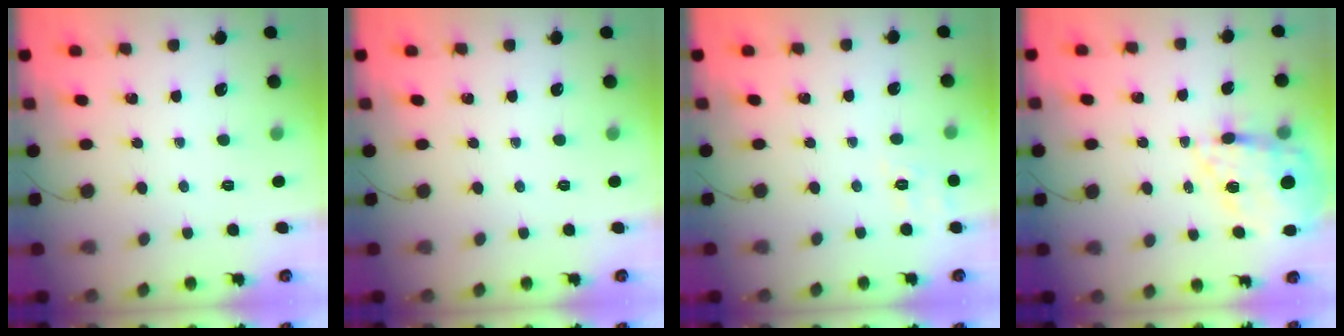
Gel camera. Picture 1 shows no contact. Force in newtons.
{"total": 0.0}
{"total": 3.0, "press": 2.4, "slide": 1.8}
{"total": 20.0, "press": 19.5, "slide": 4.3}